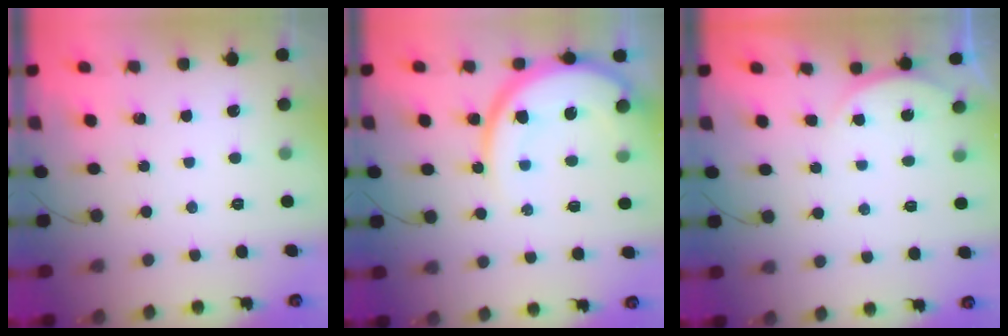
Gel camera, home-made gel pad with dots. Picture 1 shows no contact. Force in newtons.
{"total": 13.3, "press": 13.2, "slide": 1.4}
{"total": 2.8, "press": 2.1, "slide": 1.7}